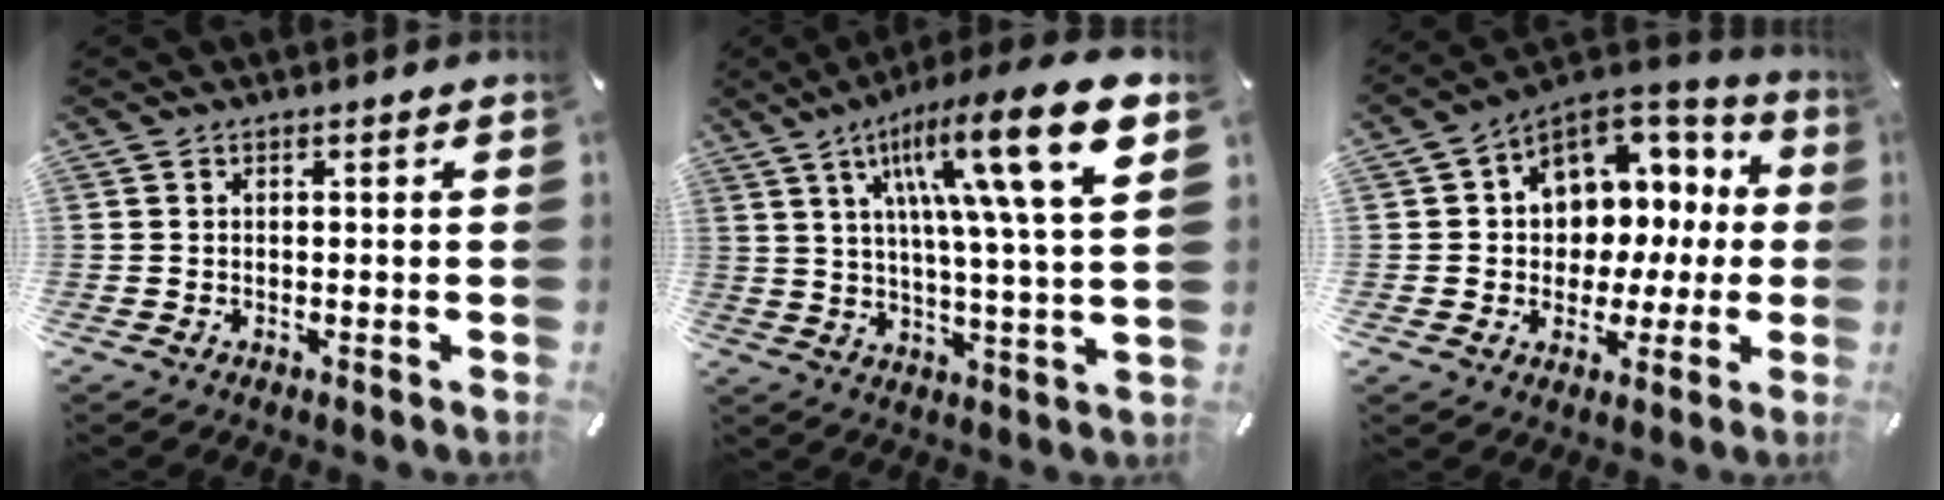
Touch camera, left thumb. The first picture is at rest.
{"total": 22.4, "force": [9.5, 3.4, 20.0], "torque": [-0.323, -0.046, 0.130]}
{"total": 10.0, "force": [2.6, 9.0, 3.6], "torque": [-0.054, -0.031, 0.056]}